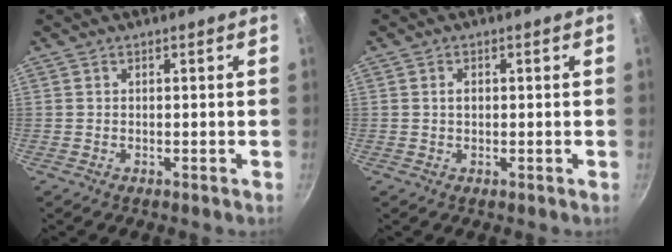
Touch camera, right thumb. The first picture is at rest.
{"total": 1.3, "force": [0.2, 0.9, 1.0], "torque": [-0.013, 0.004, 0.003]}